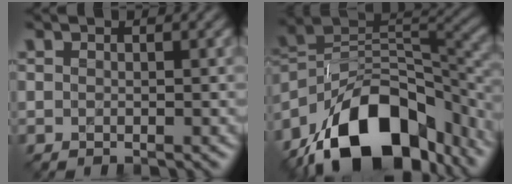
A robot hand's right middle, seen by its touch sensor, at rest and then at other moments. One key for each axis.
{"total": 15.9, "fx": -9.9, "fy": 8.3, "fz": 9.3, "tx": -0.167, "ty": 0.013, "tz": -0.176}